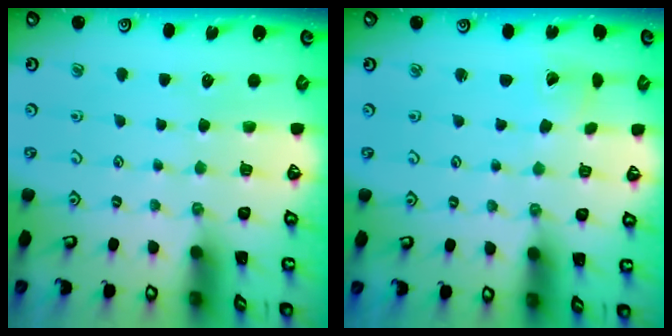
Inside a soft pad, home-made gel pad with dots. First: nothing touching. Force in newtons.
{"total": 2.0, "press": 2.0, "slide": 0.3}